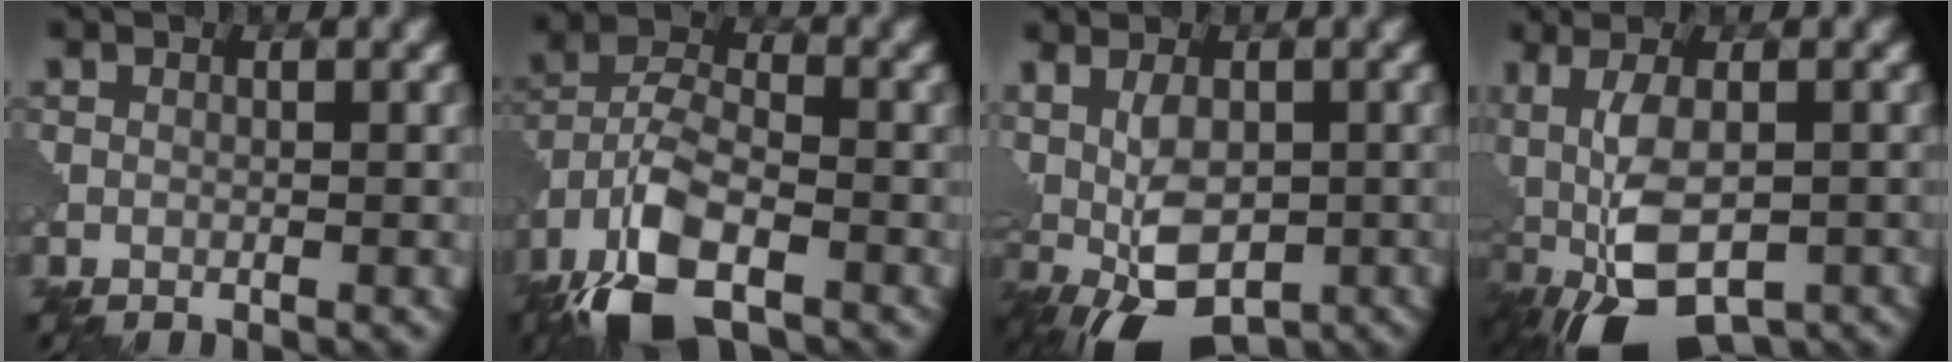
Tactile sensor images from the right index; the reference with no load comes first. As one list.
[{"total": 9.4, "force": [-5.5, 4.0, 6.5], "torque": [-0.132, -0.003, -0.114]}, {"total": 7.4, "force": [-0.7, 4.1, 6.2], "torque": [-0.103, -0.001, -0.005]}, {"total": 11.3, "force": [-2.5, 5.2, 9.7], "torque": [-0.175, -0.002, -0.028]}]